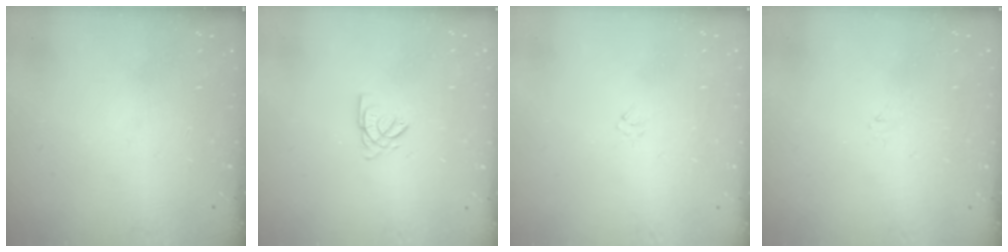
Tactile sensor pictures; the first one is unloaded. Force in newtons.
{"total": 2.6, "press": 2.6, "slide": 0.1}
{"total": 1.6, "press": 1.6, "slide": 0.4}
{"total": 3.0, "press": 3.0, "slide": 0.4}